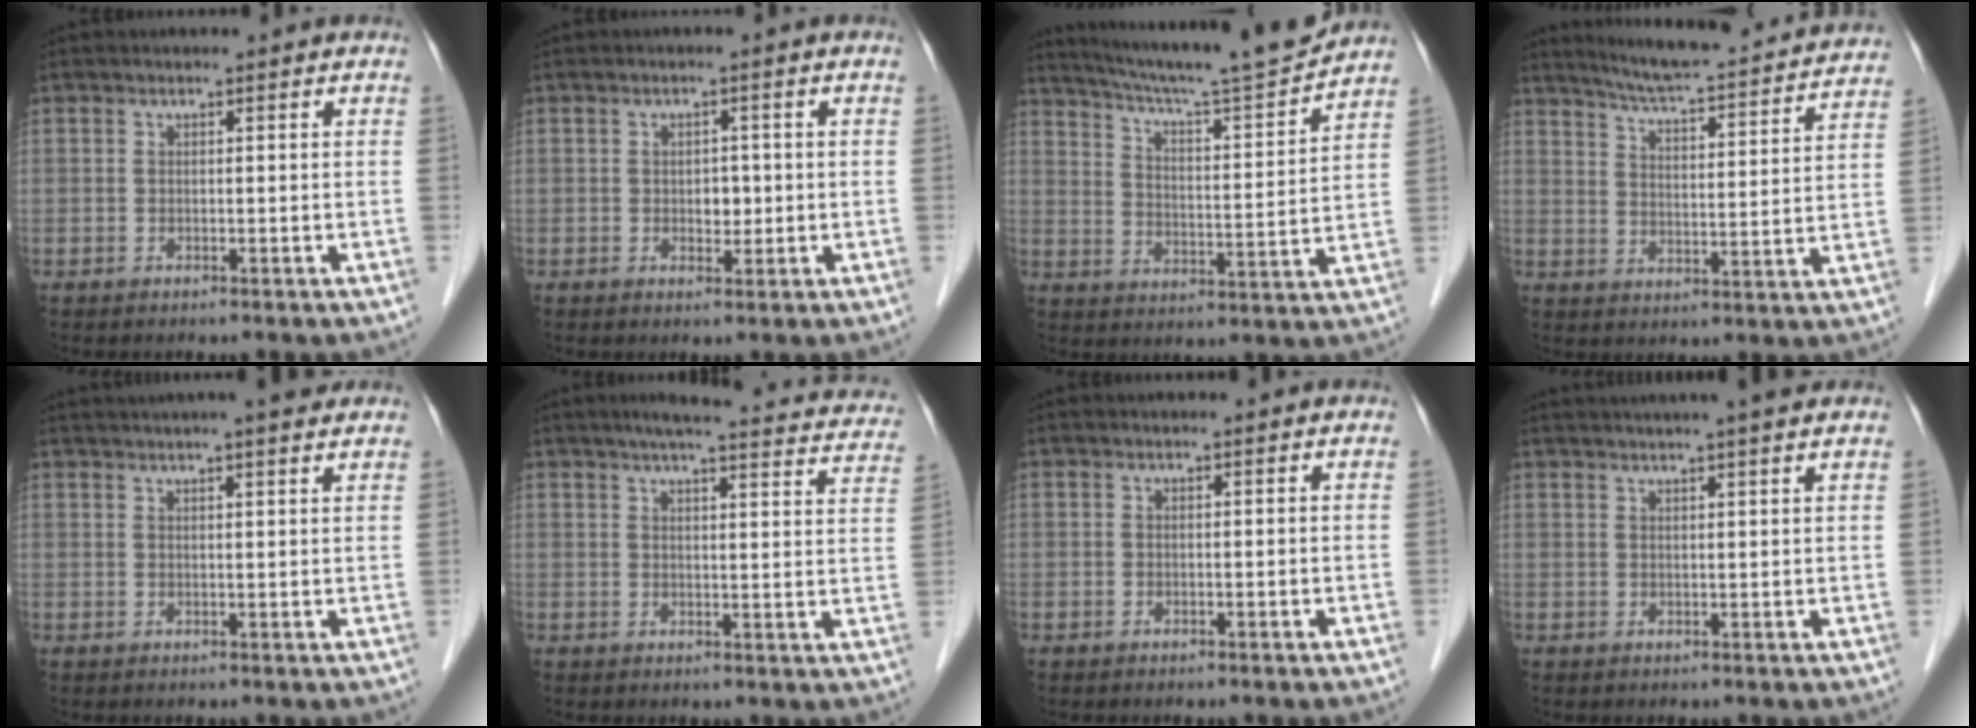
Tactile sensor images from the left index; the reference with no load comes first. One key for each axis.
{"total": 2.2, "fx": -0.1, "fy": 1.5, "fz": 1.6, "tx": -0.022, "ty": 0.001, "tz": 0.002}
{"total": 15.8, "fx": 14.7, "fy": -1.0, "fz": 5.6, "tx": -0.100, "ty": -0.021, "tz": 0.219}
{"total": 19.9, "fx": 18.5, "fy": 1.3, "fz": 7.2, "tx": -0.111, "ty": -0.019, "tz": 0.242}
{"total": 9.9, "fx": 8.4, "fy": 0.5, "fz": 5.2, "tx": -0.076, "ty": 0.025, "tz": 0.103}
{"total": 22.6, "fx": 20.0, "fy": 2.9, "fz": 9.9, "tx": -0.124, "ty": -0.004, "tz": 0.227}
{"total": 0.9, "fx": 0.9, "fy": 0.0, "fz": 0.3, "tx": -0.009, "ty": 0.008, "tz": 0.012}
{"total": 9.9, "fx": 8.5, "fy": -0.1, "fz": 5.1, "tx": -0.080, "ty": 0.029, "tz": 0.103}